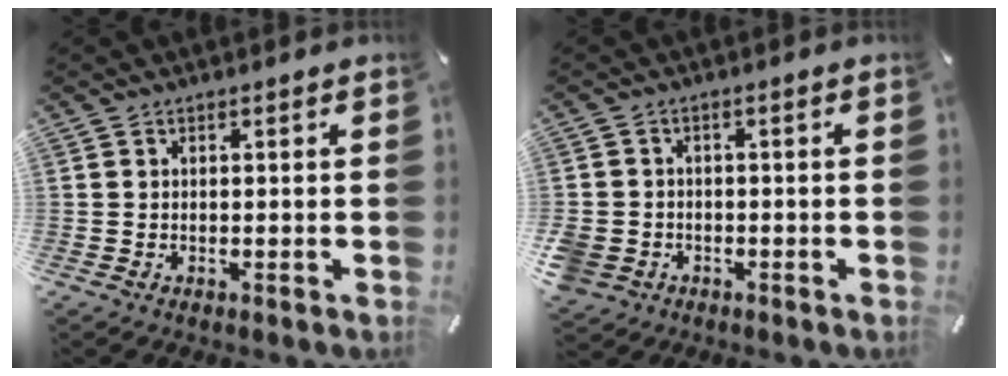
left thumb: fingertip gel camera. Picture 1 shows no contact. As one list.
[{"total": 4.4, "force": [-1.7, 3.8, 1.4], "torque": [-0.035, 0.005, -0.032]}]